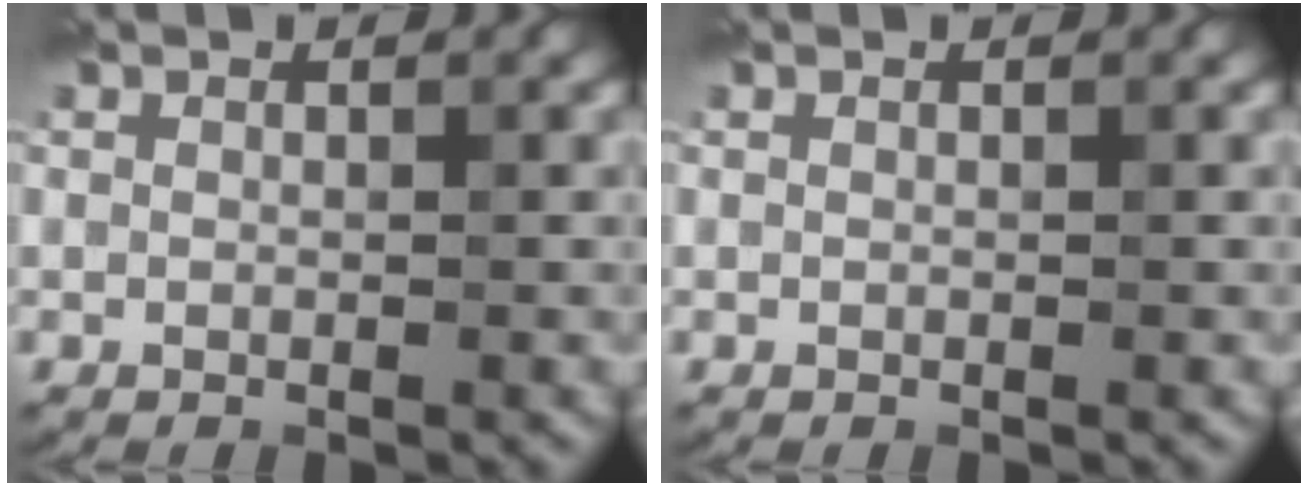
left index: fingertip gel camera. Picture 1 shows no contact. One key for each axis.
{"total": 0.0}